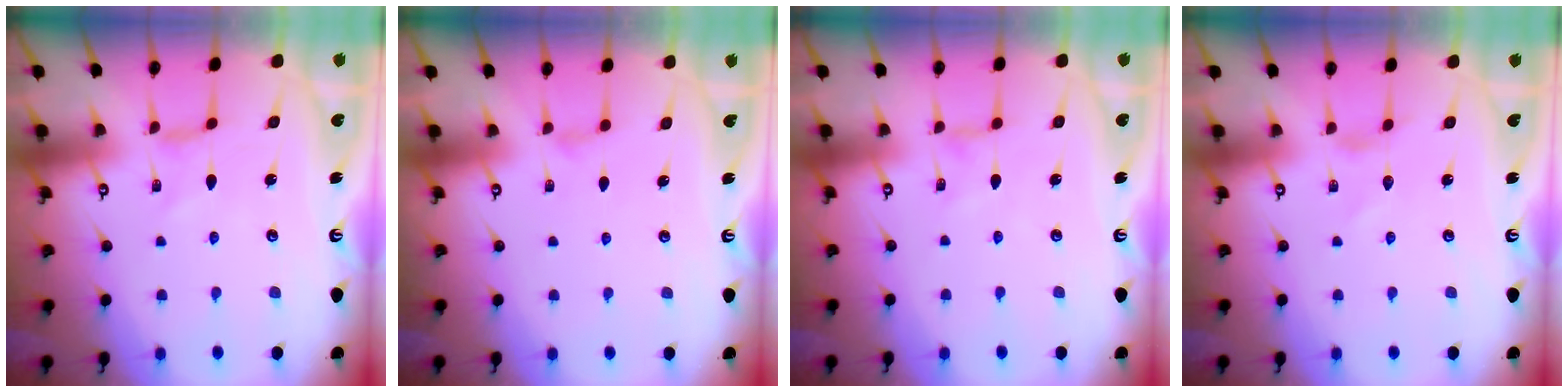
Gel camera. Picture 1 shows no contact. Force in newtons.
{"total": 1.3, "press": 1.3, "slide": 0.3}
{"total": 0.0}
{"total": 0.9, "press": 0.9, "slide": 0.1}